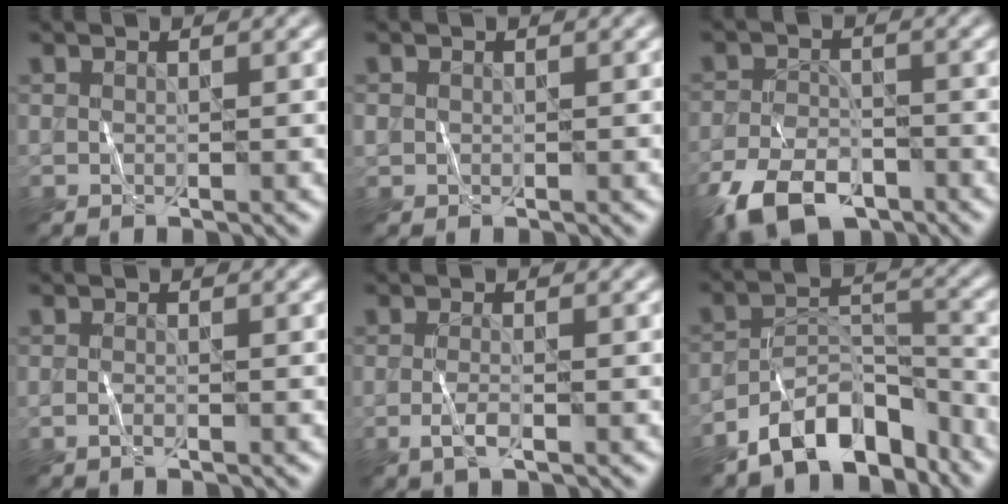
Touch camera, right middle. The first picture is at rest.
{"total": 0.8, "force": [0.0, 0.8, 0.1], "torque": [0.002, -0.001, -0.003]}
{"total": 6.8, "force": [-4.5, 3.5, 3.7], "torque": [-0.070, -0.008, -0.089]}
{"total": 0.7, "force": [-0.4, 0.2, 0.5], "torque": [-0.011, -0.002, -0.009]}
{"total": 1.8, "force": [-0.7, 0.4, 1.6], "torque": [-0.032, -0.002, -0.018]}
{"total": 8.8, "force": [-6.5, 4.1, 4.3], "torque": [-0.054, -0.001, -0.120]}